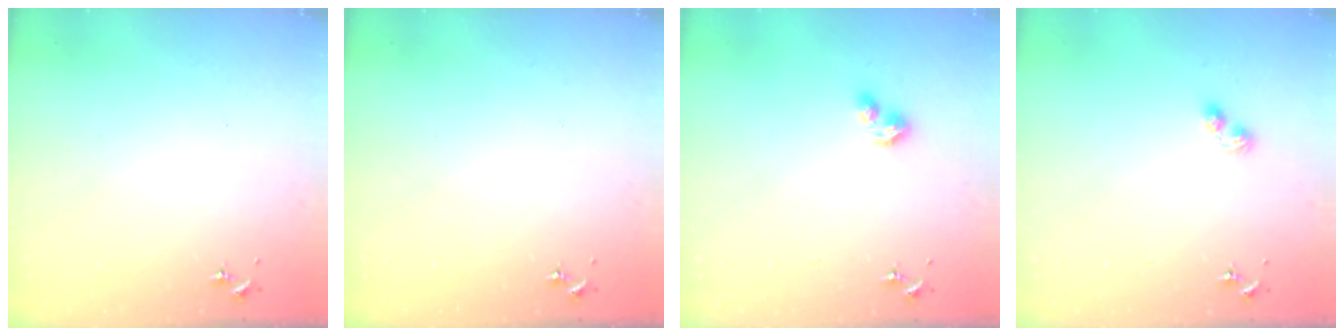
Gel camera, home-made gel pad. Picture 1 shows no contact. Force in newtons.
{"total": 0.0}
{"total": 4.5, "press": 4.4, "slide": 0.6}
{"total": 4.9, "press": 4.9, "slide": 0.6}